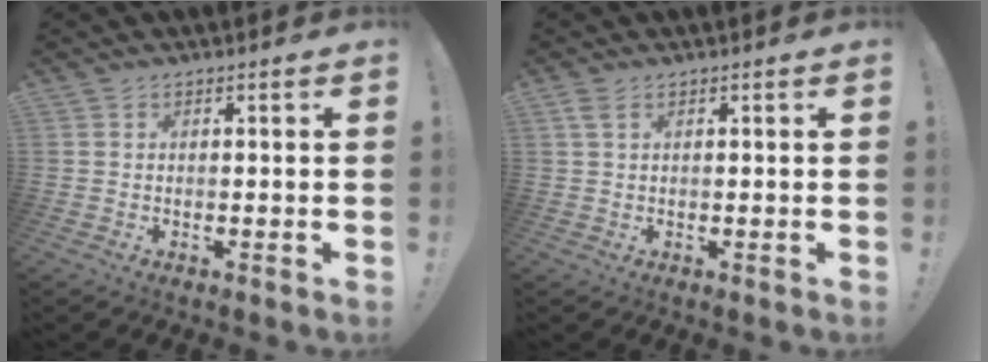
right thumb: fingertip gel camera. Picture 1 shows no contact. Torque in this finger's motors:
{"motor_torque": [0.00, -0.01, 0.11, 0.13, 0.17]}